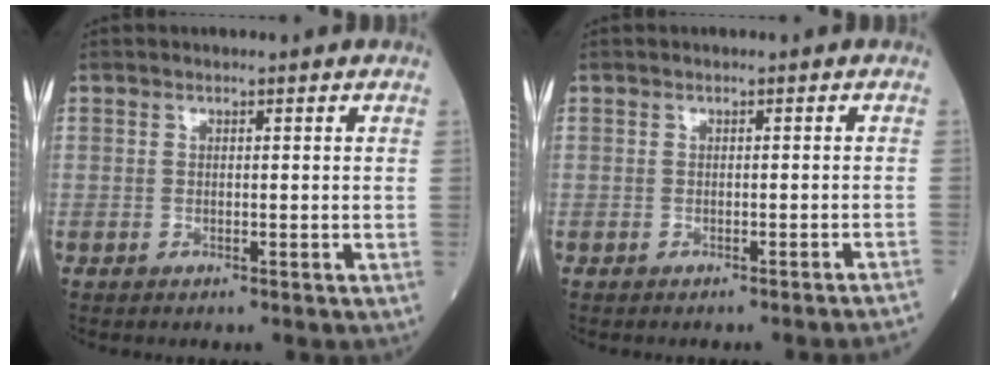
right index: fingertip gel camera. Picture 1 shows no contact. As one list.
[{"total": 4.2, "force": [-3.9, -1.1, 1.2], "torque": [-0.008, -0.011, -0.041]}]